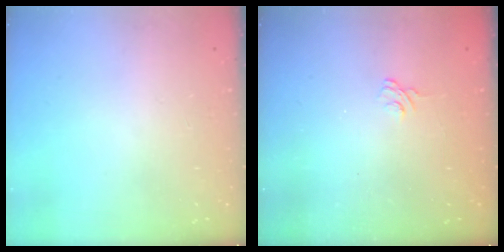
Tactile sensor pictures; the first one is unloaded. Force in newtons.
{"total": 2.5, "press": 2.1, "slide": 1.3}